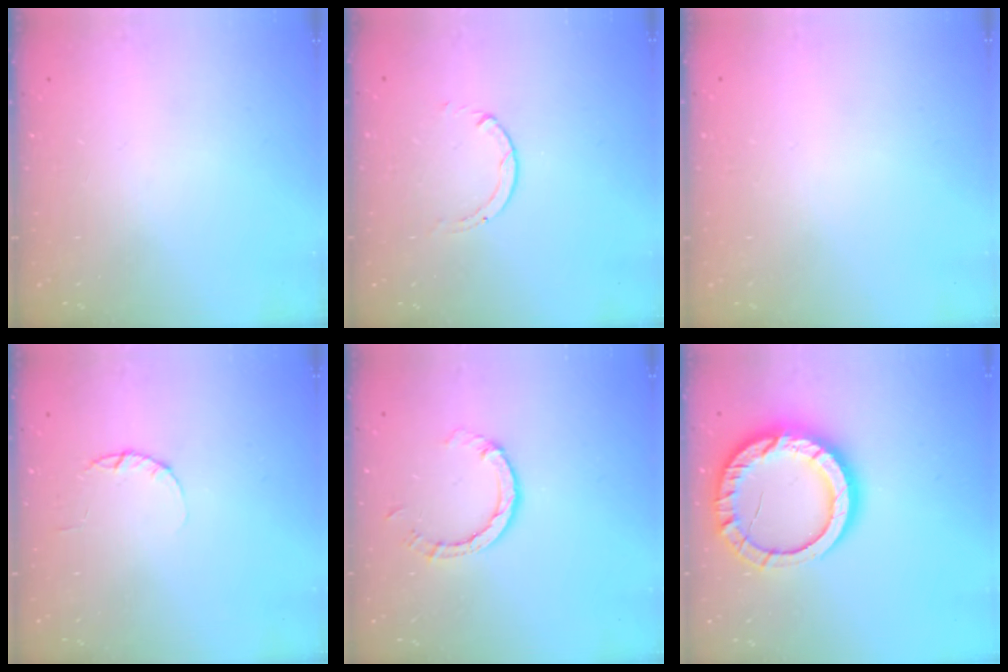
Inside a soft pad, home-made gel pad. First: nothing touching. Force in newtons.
{"total": 0.9, "press": 0.9, "slide": 0.1}
{"total": 2.6, "press": 2.6, "slide": 0.2}
{"total": 2.2, "press": 2.2, "slide": 0.4}
{"total": 3.9, "press": 3.9, "slide": 0.2}
{"total": 18.3, "press": 18.2, "slide": 1.7}